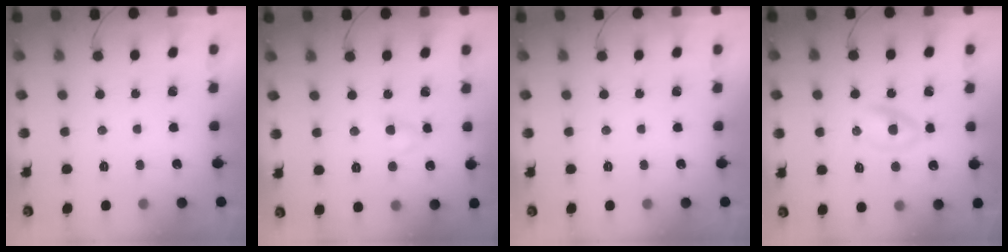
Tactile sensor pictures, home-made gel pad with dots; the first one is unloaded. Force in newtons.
{"total": 3.0, "press": 2.8, "slide": 0.9}
{"total": 0.0}
{"total": 2.9, "press": 2.6, "slide": 1.3}